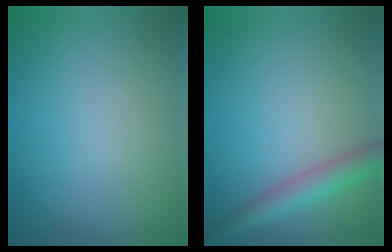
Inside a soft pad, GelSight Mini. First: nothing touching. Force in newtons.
{"total": 3.4, "press": 3.4, "slide": 0.2}